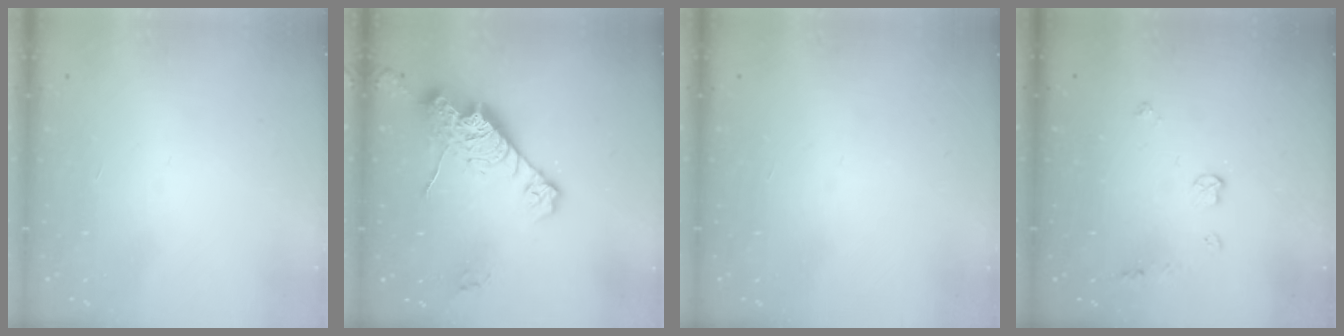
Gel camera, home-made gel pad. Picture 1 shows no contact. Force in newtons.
{"total": 15.4, "press": 15.3, "slide": 1.5}
{"total": 0.0}
{"total": 5.9, "press": 5.8, "slide": 0.7}